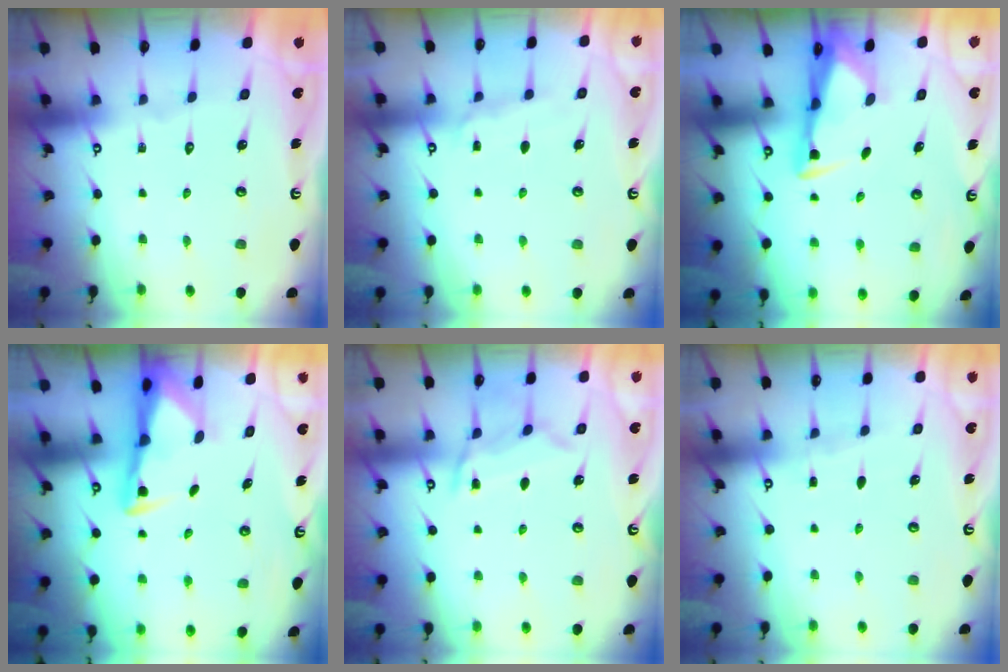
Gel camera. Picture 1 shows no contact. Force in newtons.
{"total": 5.7, "press": 5.7, "slide": 0.6}
{"total": 3.1, "press": 2.9, "slide": 0.9}
{"total": 3.0, "press": 3.0, "slide": 0.5}
{"total": 9.5, "press": 9.4, "slide": 0.9}
{"total": 2.3, "press": 2.3, "slide": 0.3}